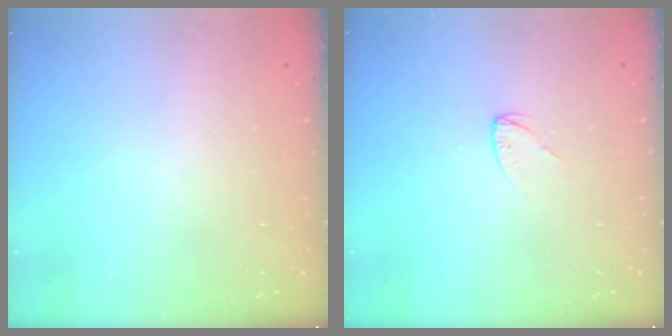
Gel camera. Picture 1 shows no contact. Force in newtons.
{"total": 2.5, "press": 2.5, "slide": 0.2}